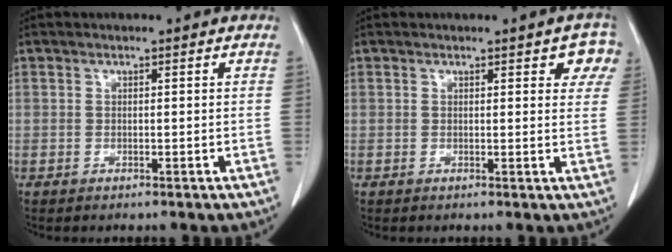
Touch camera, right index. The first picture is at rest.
{"total": 4.5, "force": [2.5, 1.7, 3.4], "torque": [-0.023, 0.002, 0.017]}